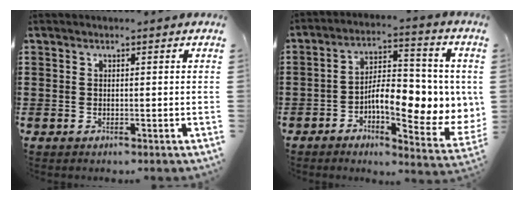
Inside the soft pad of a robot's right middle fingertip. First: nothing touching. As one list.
[{"total": 9.2, "force": [-1.2, 3.7, 8.3], "torque": [-0.132, -0.018, -0.020]}]